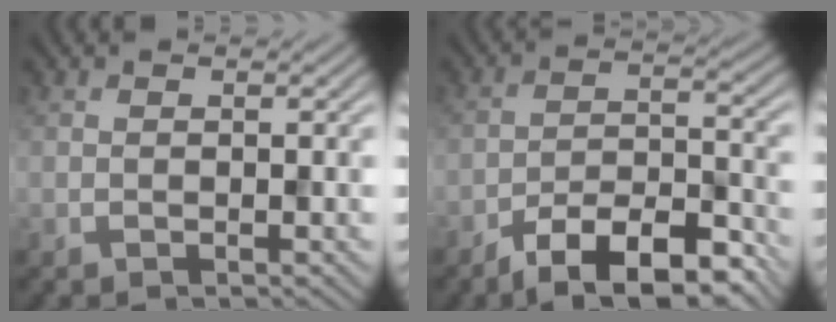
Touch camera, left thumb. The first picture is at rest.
{"total": 10.3, "force": [-7.4, 3.4, 6.3], "torque": [-0.091, 0.005, -0.131]}